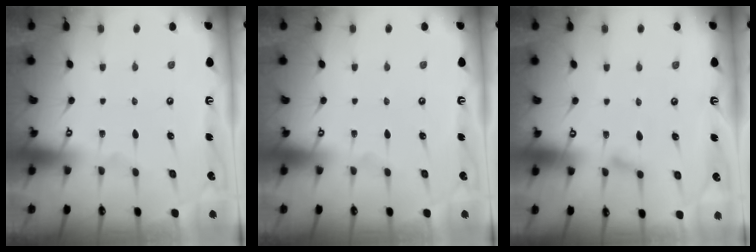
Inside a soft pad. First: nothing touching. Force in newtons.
{"total": 0.0}
{"total": 5.0, "press": 4.9, "slide": 0.5}